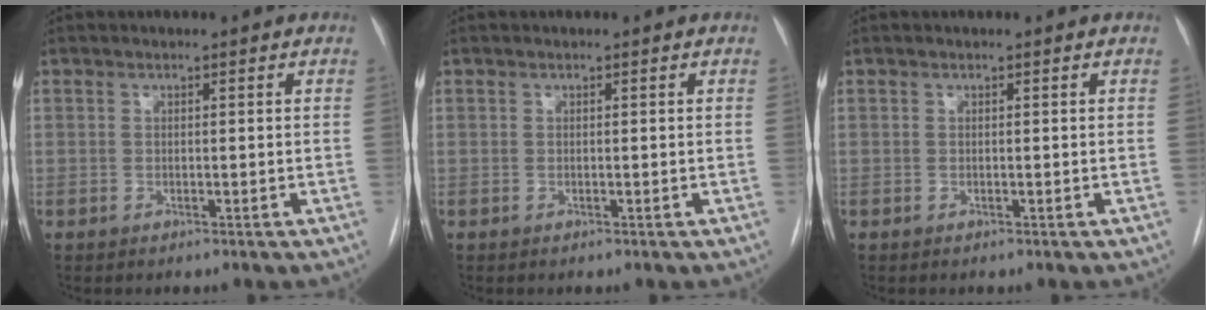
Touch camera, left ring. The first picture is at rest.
{"total": 0.0}
{"total": 0.0}